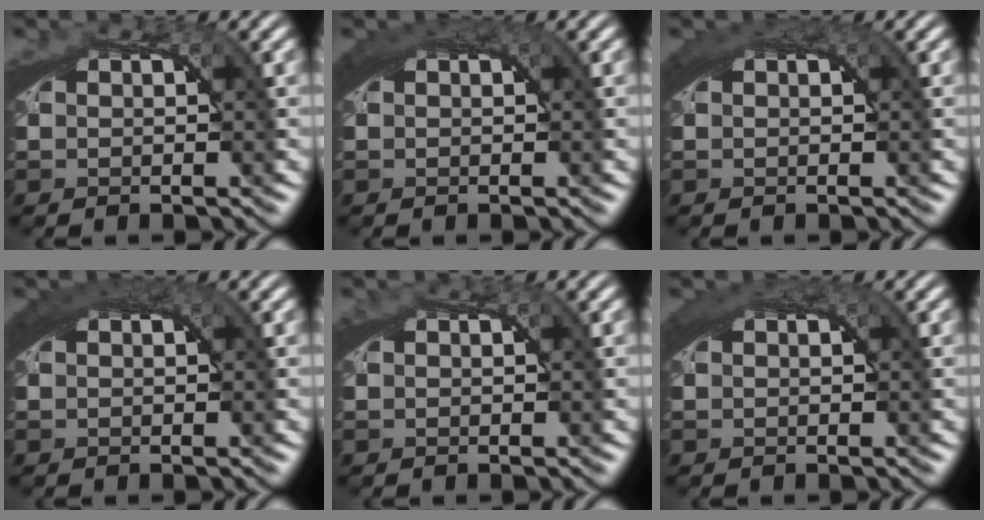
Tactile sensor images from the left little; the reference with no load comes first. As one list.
[{"total": 2.3, "force": [1.2, 0.5, 1.9], "torque": [-0.022, 0.010, 0.014]}, {"total": 2.0, "force": [1.1, 0.5, 1.6], "torque": [-0.019, 0.009, 0.013]}, {"total": 2.7, "force": [1.4, 0.7, 2.3], "torque": [-0.026, 0.013, 0.017]}, {"total": 0.0}, {"total": 1.7, "force": [1.0, 0.4, 1.4], "torque": [-0.016, 0.008, 0.012]}]